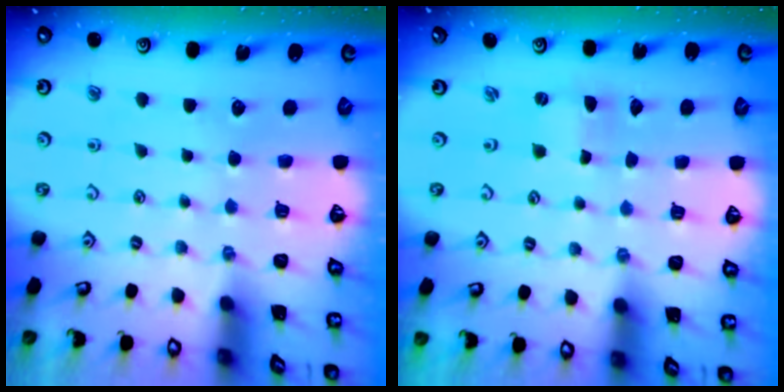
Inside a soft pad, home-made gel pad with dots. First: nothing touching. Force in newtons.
{"total": 0.0}